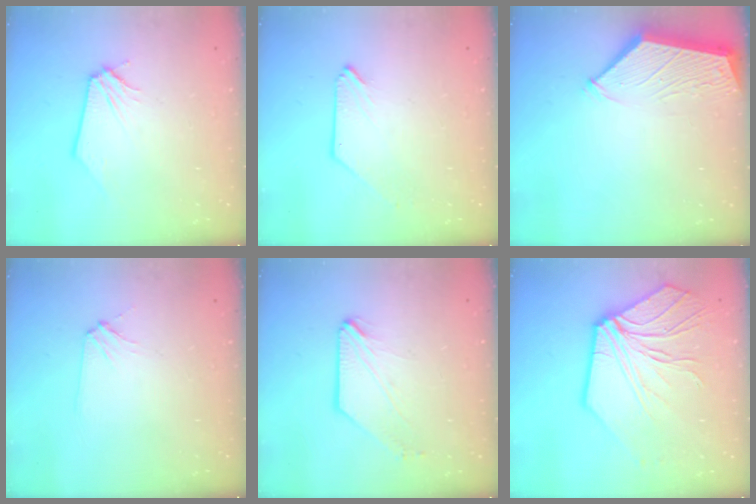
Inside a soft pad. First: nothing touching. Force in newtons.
{"total": 0.0}
{"total": 3.8, "press": 3.7, "slide": 0.6}
{"total": 4.0, "press": 4.0, "slide": 0.6}
{"total": 0.6, "press": 0.5, "slide": 0.2}
{"total": 12.9, "press": 12.8, "slide": 1.5}